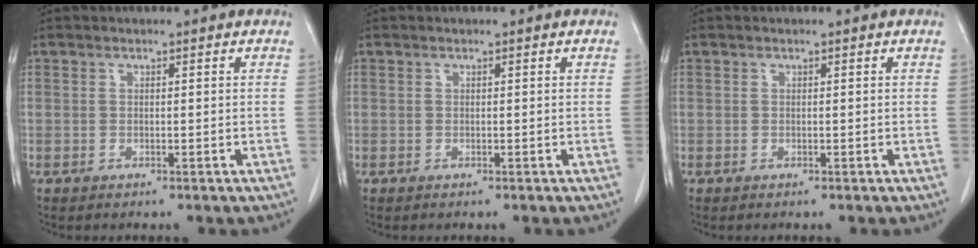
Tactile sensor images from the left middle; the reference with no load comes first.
{"total": 0.0}
{"total": 0.0}